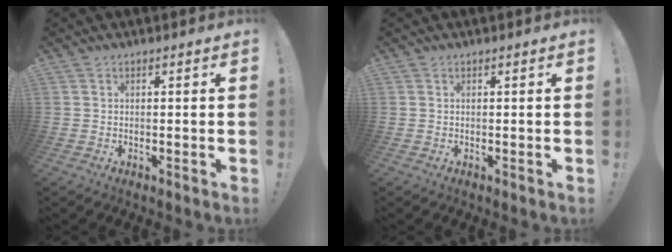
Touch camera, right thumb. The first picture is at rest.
{"total": 0.0}